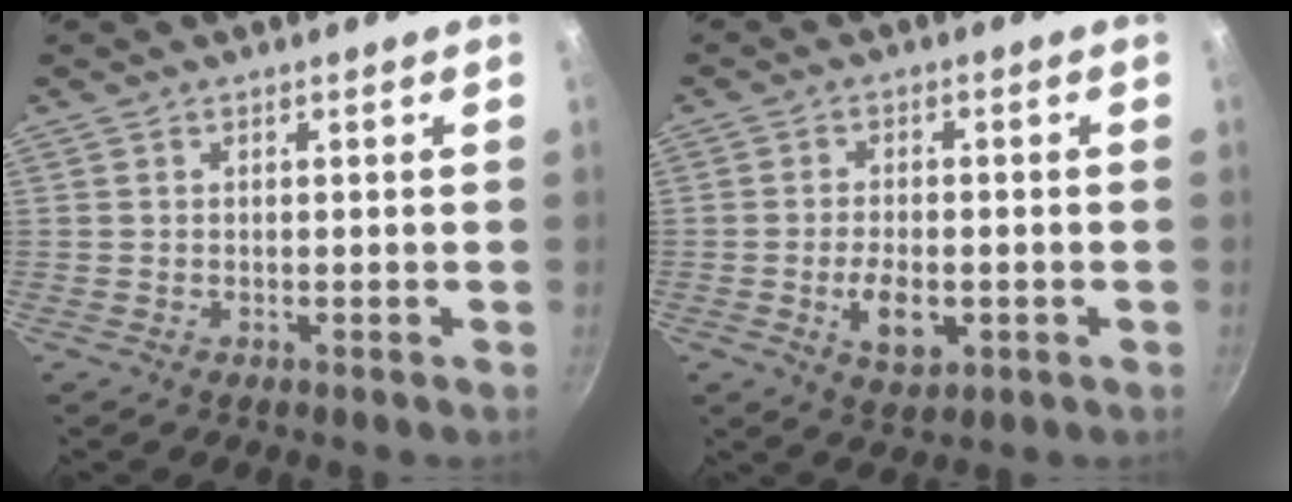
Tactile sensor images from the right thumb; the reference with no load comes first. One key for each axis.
{"total": 7.0, "fx": -1.8, "fy": 3.8, "fz": 5.5, "tx": -0.086, "ty": 0.003, "tz": -0.024}